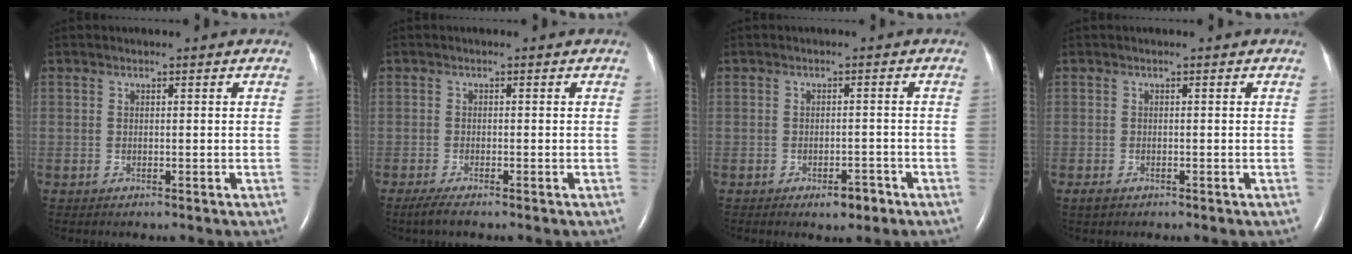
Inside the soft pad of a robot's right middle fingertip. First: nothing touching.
{"total": 2.3, "force": [-1.7, 0.1, 1.5], "torque": [-0.042, -0.010, -0.034]}
{"total": 3.0, "force": [-1.9, 1.3, 2.0], "torque": [-0.027, 0.001, -0.021]}
{"total": 1.2, "force": [-0.7, 0.6, 0.6], "torque": [-0.018, -0.002, -0.009]}